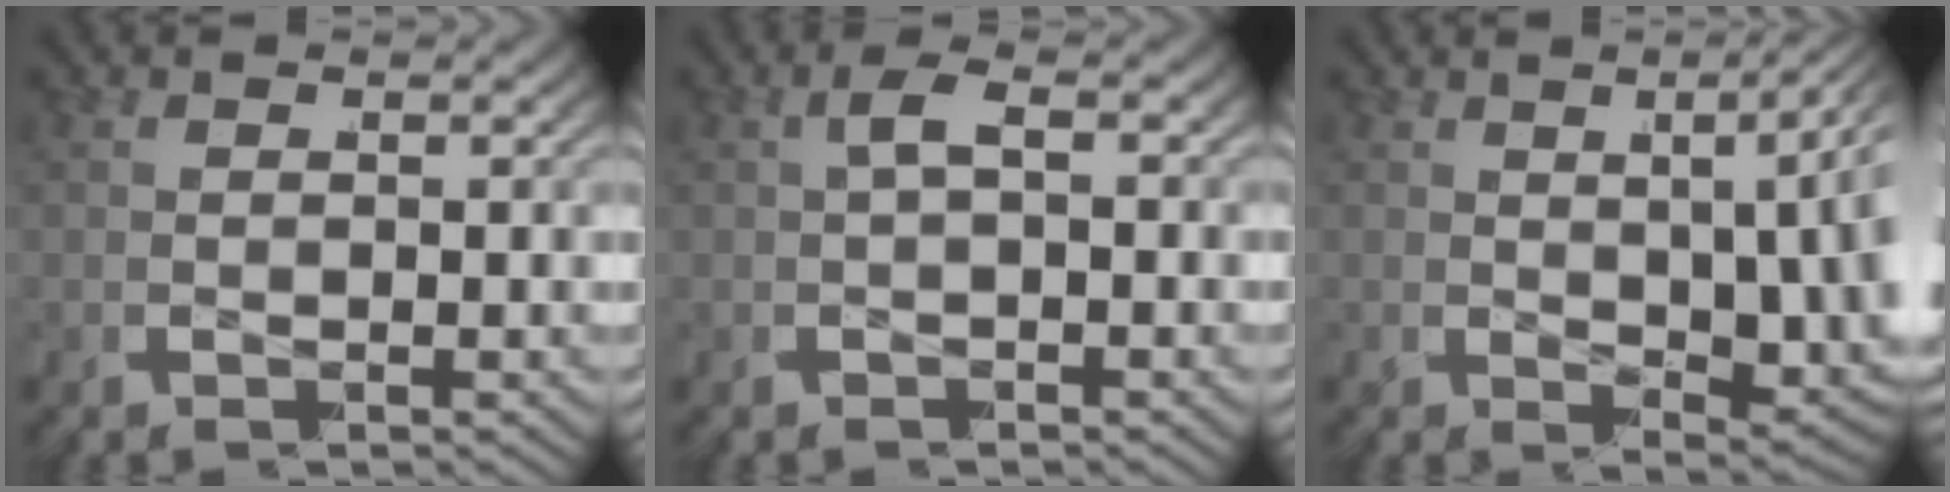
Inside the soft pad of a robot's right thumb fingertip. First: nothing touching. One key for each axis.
{"total": 2.3, "fx": -0.2, "fy": 0.9, "fz": 2.1, "tx": -0.035, "ty": 0.014, "tz": -0.007}
{"total": 7.9, "fx": 0.3, "fy": 3.1, "fz": 7.2, "tx": -0.099, "ty": 0.001, "tz": 0.011}